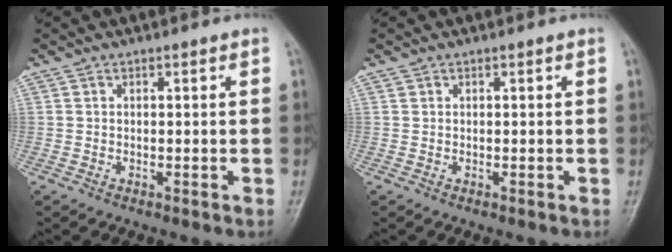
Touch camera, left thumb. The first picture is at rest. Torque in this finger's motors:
{"motor_torque": [0.02, 0.00, 0.08, 0.03, 0.01]}